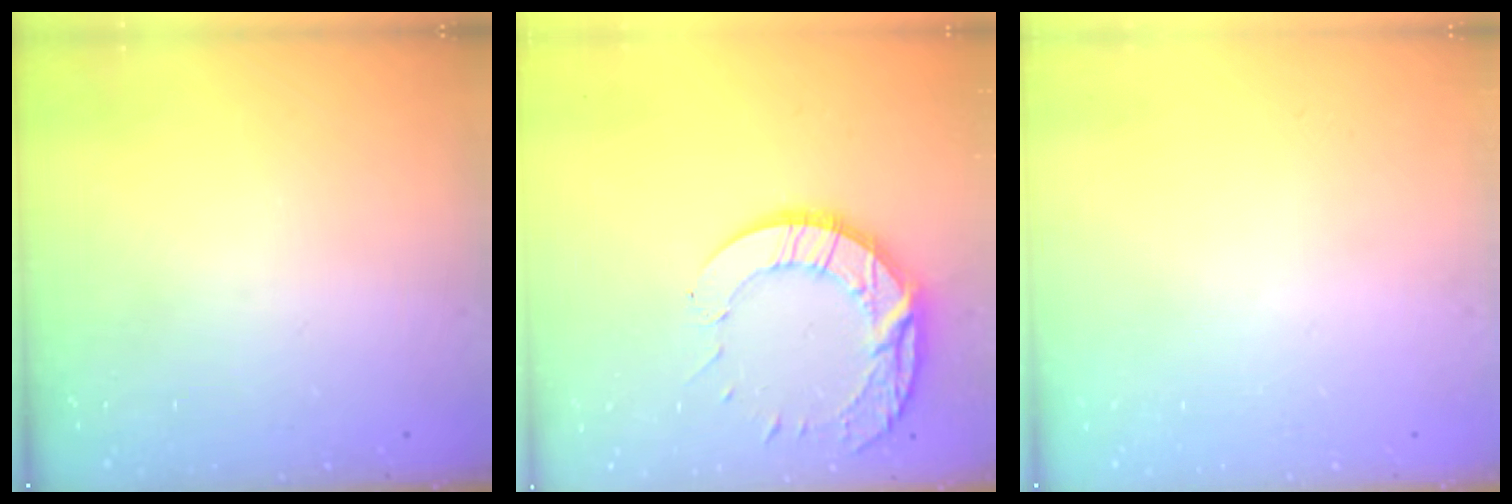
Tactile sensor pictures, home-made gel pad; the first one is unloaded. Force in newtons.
{"total": 13.6, "press": 13.5, "slide": 1.1}
{"total": 0.0}